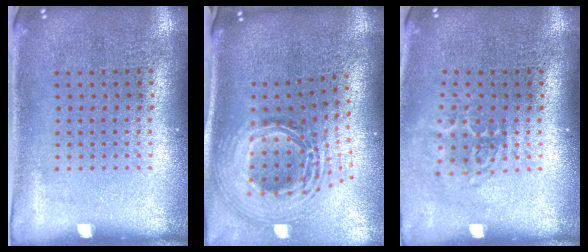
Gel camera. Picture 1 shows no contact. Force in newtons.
{"total": 3.0, "press": 2.0, "slide": 2.2}
{"total": 1.8, "press": 1.2, "slide": 1.3}